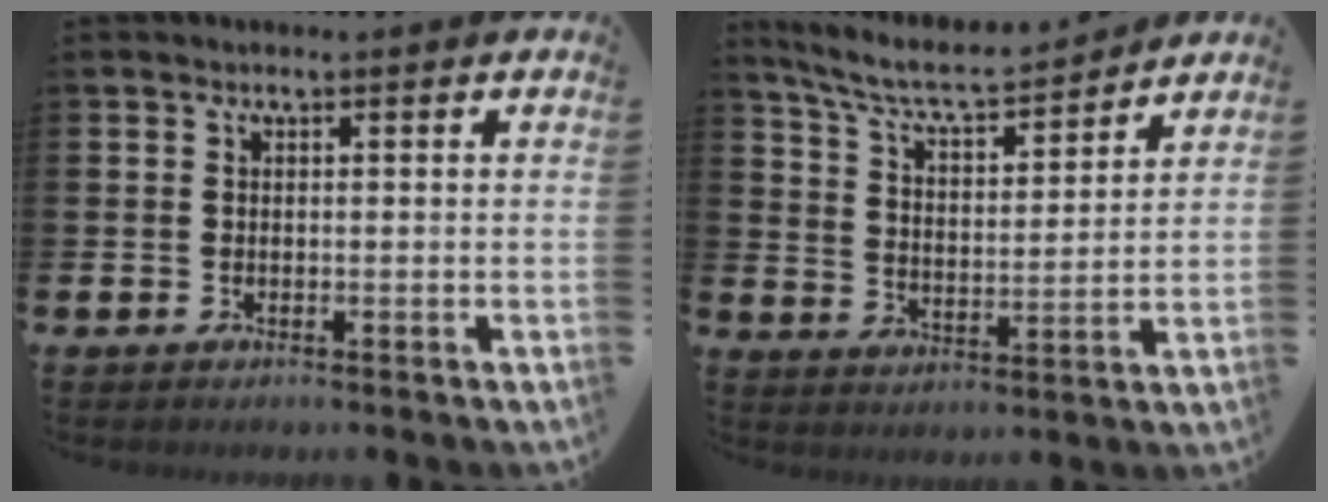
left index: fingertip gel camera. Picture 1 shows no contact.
{"total": 7.2, "force": [6.6, 1.1, 2.7], "torque": [-0.085, -0.043, 0.112]}